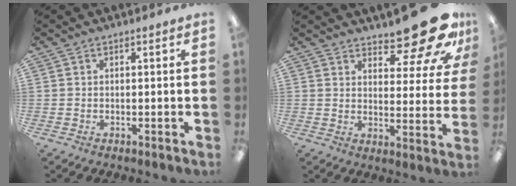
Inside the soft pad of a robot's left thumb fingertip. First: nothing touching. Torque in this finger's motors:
{"motor_torque": [0.37, 0.47, -0.03, -0.17, 0.06]}